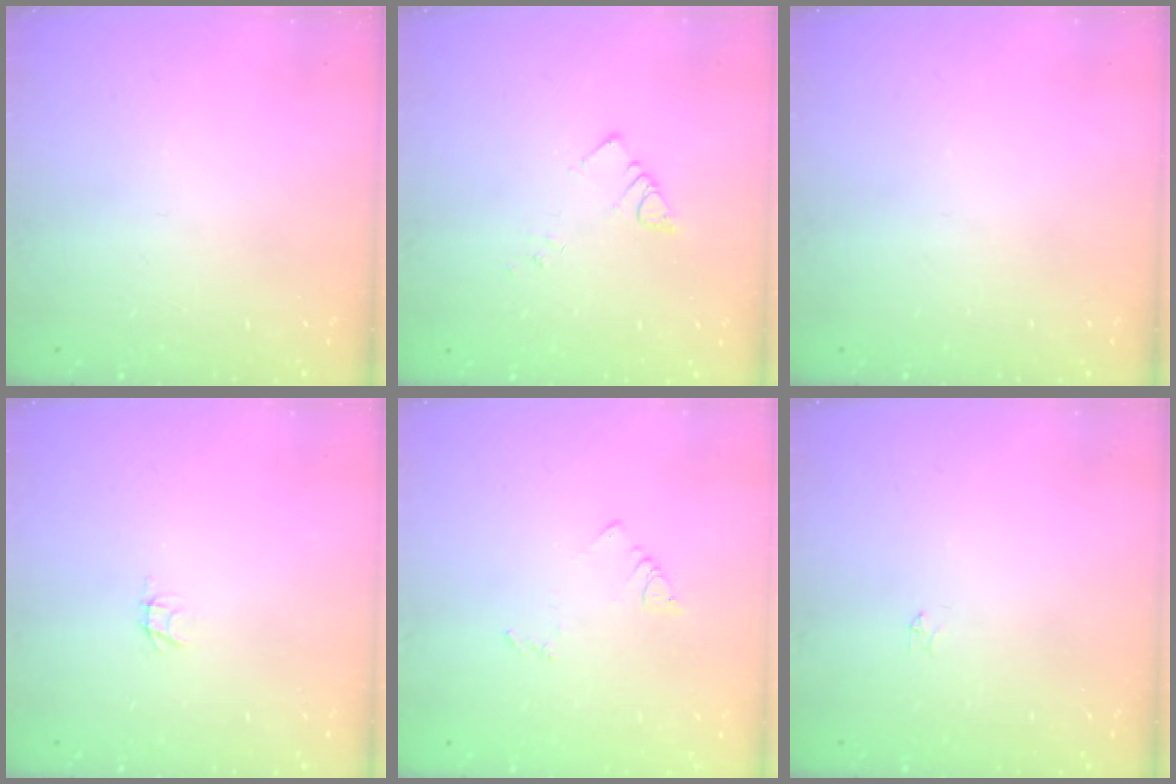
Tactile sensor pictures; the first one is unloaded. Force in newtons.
{"total": 2.5, "press": 2.5, "slide": 0.3}
{"total": 0.0}
{"total": 1.8, "press": 1.8, "slide": 0.1}
{"total": 3.7, "press": 3.7, "slide": 0.3}
{"total": 2.2, "press": 2.2, "slide": 0.3}